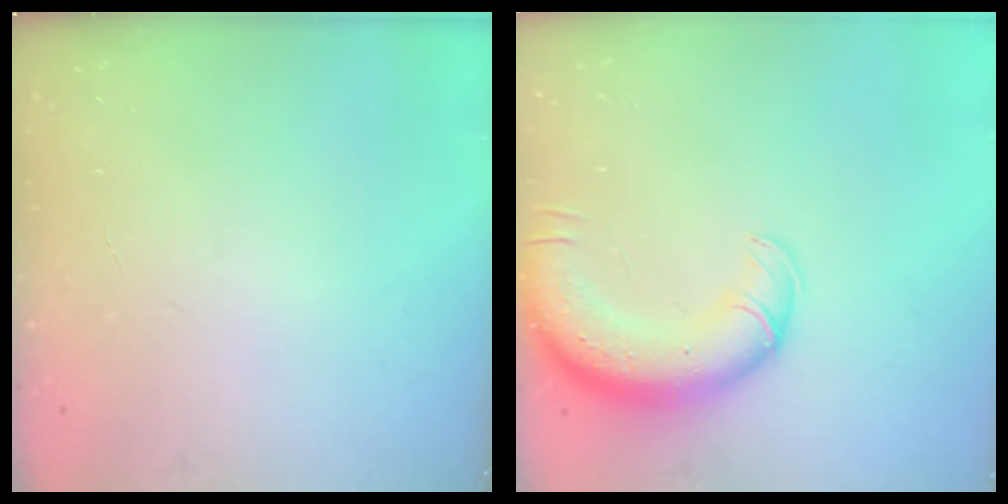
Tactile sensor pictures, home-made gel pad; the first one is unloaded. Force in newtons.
{"total": 14.4, "press": 14.0, "slide": 3.4}